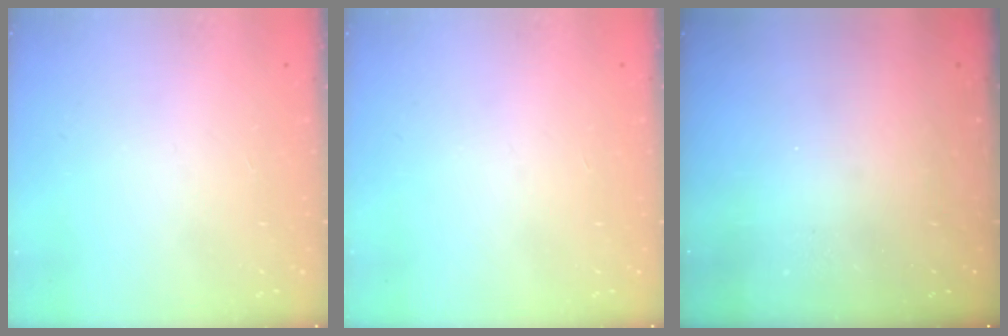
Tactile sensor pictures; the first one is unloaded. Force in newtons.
{"total": 0.0}
{"total": 0.0}